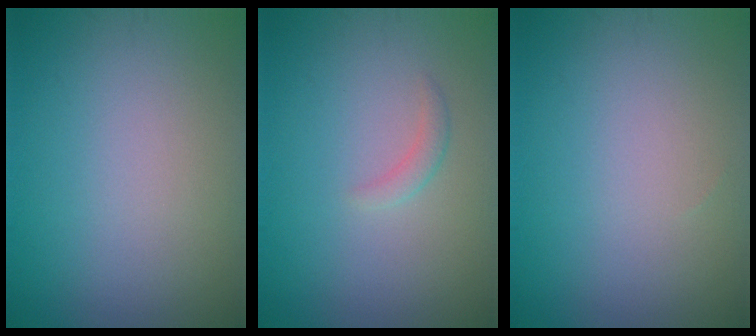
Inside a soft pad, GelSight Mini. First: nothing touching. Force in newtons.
{"total": 1.0, "press": 1.0, "slide": 0.0}
{"total": 0.0}